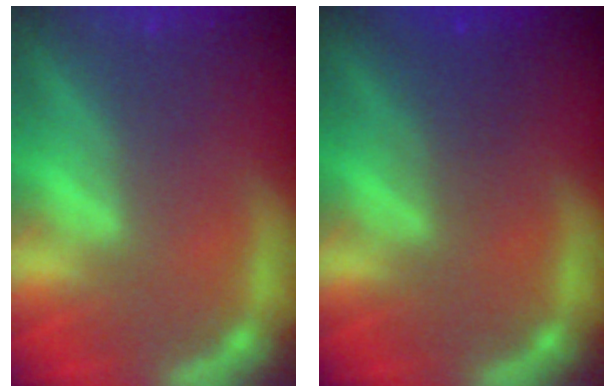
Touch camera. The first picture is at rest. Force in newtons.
{"total": 1.9}